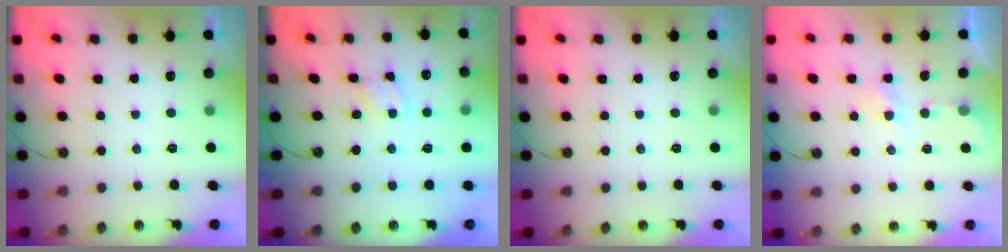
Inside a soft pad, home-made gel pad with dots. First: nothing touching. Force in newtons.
{"total": 1.9, "press": 1.9, "slide": 0.3}
{"total": 0.0}
{"total": 3.9, "press": 3.8, "slide": 0.6}